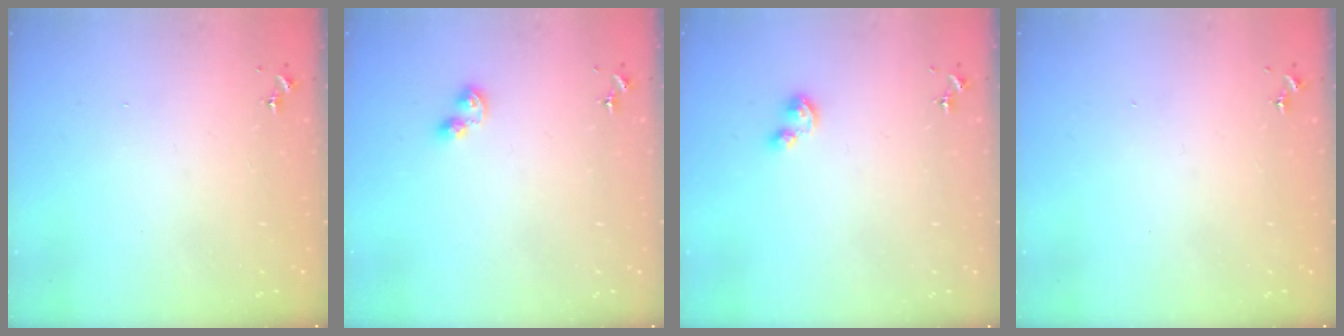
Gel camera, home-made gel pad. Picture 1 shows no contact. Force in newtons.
{"total": 5.0, "press": 5.0, "slide": 0.5}
{"total": 3.0, "press": 3.0, "slide": 0.3}
{"total": 0.0}